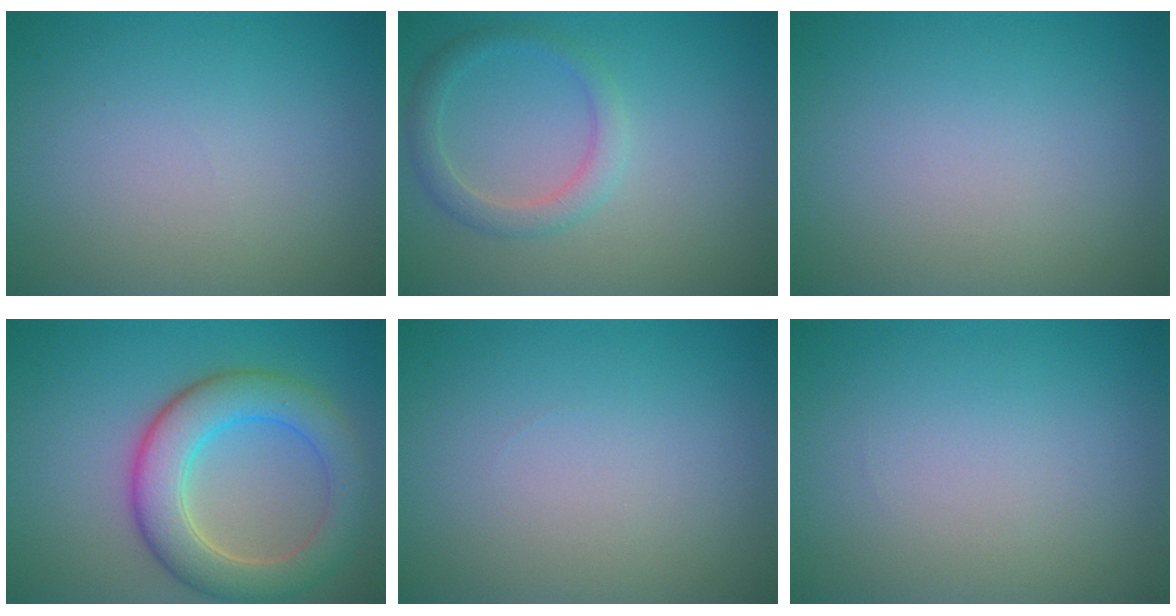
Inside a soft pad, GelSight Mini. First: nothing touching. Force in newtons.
{"total": 2.3, "press": 2.3, "slide": 0.1}
{"total": 0.0}
{"total": 6.9, "press": 6.9, "slide": 0.5}
{"total": 0.0}
{"total": 0.0}